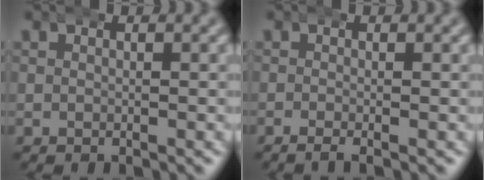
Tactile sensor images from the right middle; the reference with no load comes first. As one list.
[{"total": 1.3, "force": [-1.0, 0.2, 0.8], "torque": [-0.015, -0.001, -0.018]}]